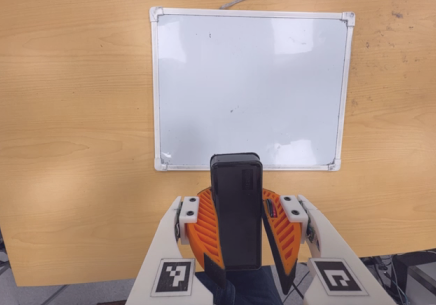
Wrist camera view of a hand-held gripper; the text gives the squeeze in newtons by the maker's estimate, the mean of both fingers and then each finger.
{"total": 11.1, "left": 10.7, "right": 11.6}